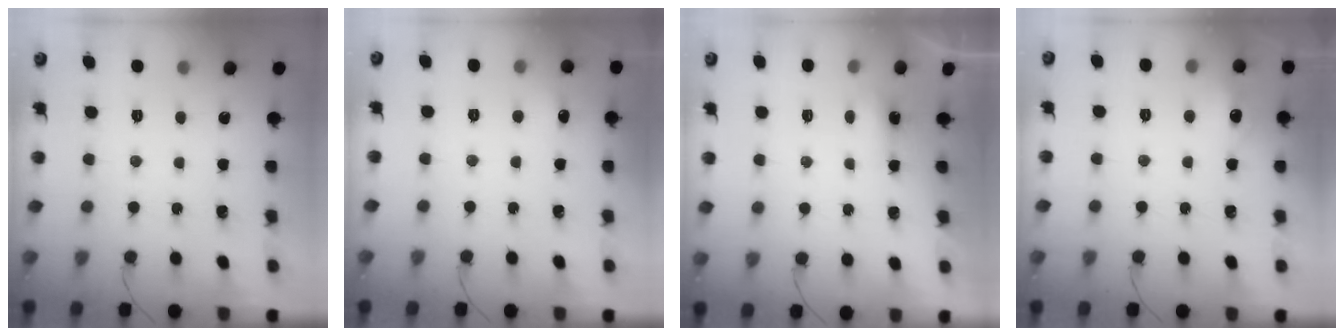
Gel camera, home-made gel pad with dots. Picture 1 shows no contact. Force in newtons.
{"total": 4.8, "press": 4.7, "slide": 1.1}
{"total": 3.8, "press": 3.5, "slide": 1.5}
{"total": 6.8, "press": 6.8, "slide": 1.0}